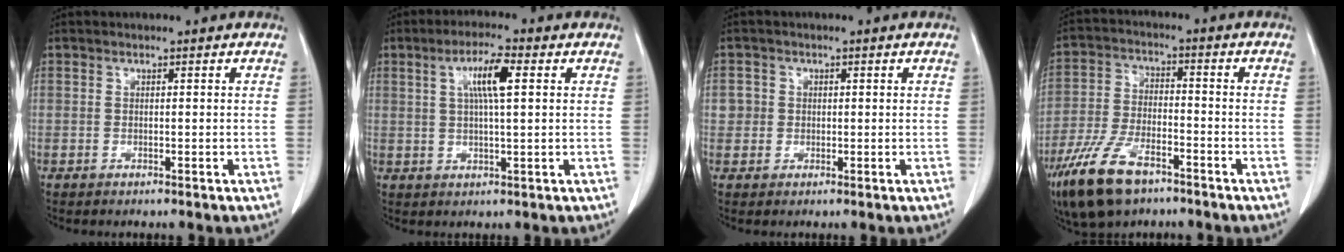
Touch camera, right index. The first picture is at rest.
{"total": 6.5, "force": [1.9, 1.0, 6.2], "torque": [-0.115, 0.009, 0.035]}
{"total": 2.9, "force": [0.2, 2.9, 0.4], "torque": [0.004, 0.013, 0.006]}
{"total": 12.5, "force": [-8.0, 4.9, 8.3], "torque": [-0.176, -0.012, -0.146]}